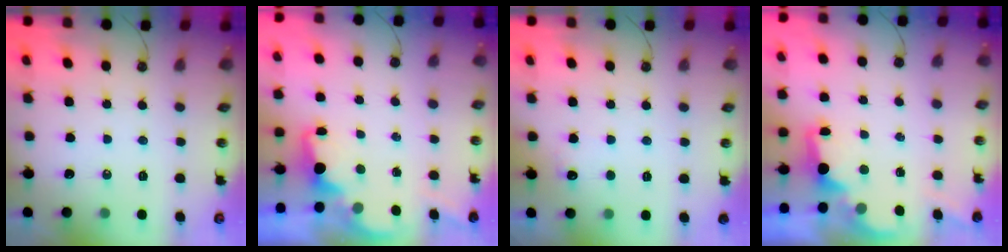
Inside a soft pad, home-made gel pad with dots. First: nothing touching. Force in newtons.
{"total": 1.7, "press": 1.5, "slide": 0.7}
{"total": 5.1, "press": 4.9, "slide": 1.4}
{"total": 1.9, "press": 1.7, "slide": 0.8}